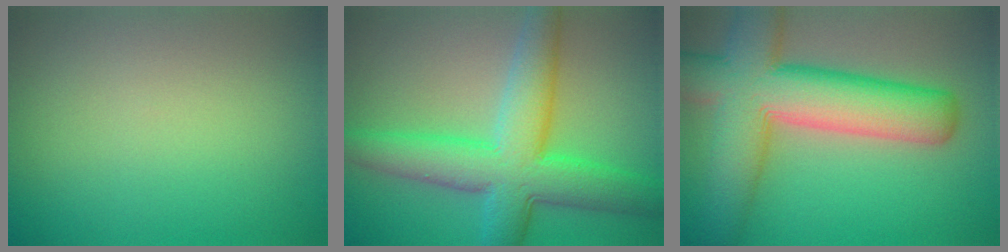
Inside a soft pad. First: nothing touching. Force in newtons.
{"total": 8.6, "press": 8.6, "slide": 0.1}
{"total": 11.9, "press": 11.9, "slide": 0.6}